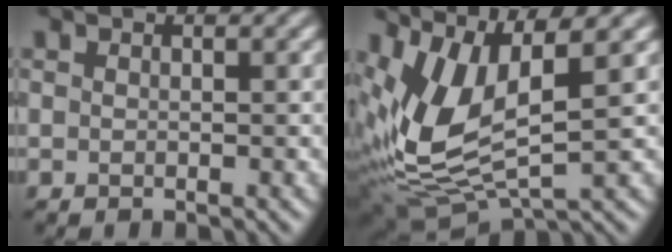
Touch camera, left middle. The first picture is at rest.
{"total": 8.6, "force": [2.2, 3.6, 7.4], "torque": [-0.181, -0.005, 0.047]}